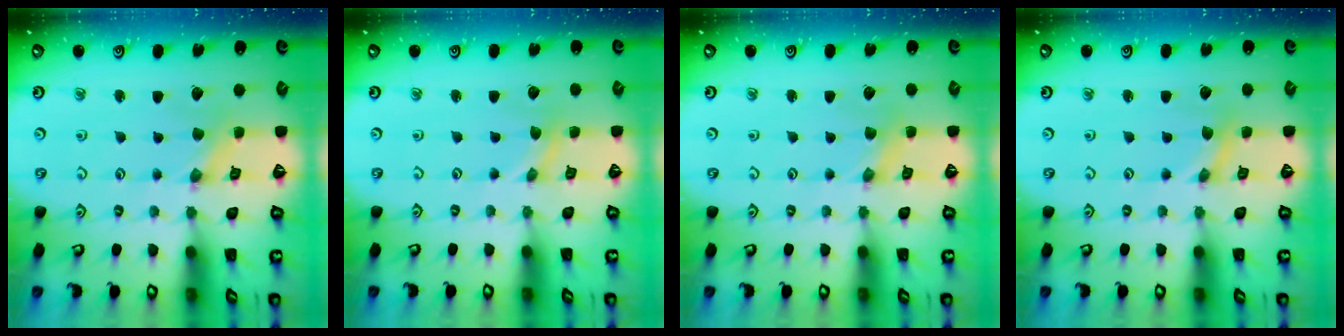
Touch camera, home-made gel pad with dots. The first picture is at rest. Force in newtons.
{"total": 0.0}
{"total": 1.0, "press": 0.9, "slide": 0.3}
{"total": 0.0}